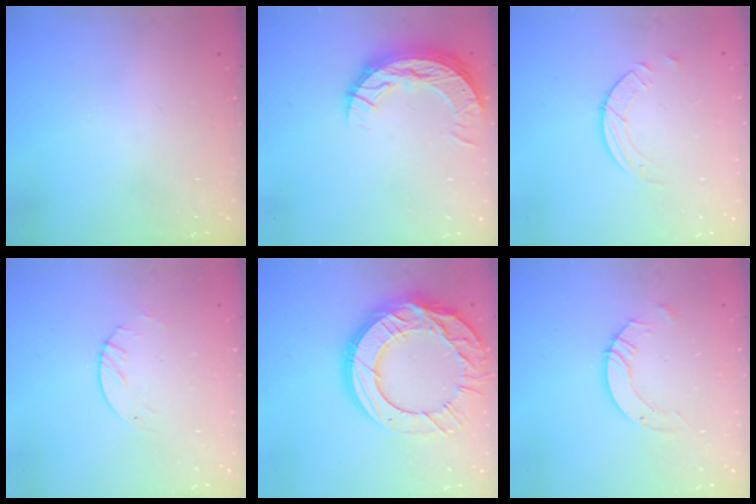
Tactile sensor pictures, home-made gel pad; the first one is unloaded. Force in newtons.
{"total": 9.9, "press": 9.9, "slide": 0.7}
{"total": 3.7, "press": 3.7, "slide": 0.4}
{"total": 2.6, "press": 2.6, "slide": 0.3}
{"total": 24.9, "press": 24.8, "slide": 2.4}
{"total": 5.0, "press": 5.0, "slide": 0.3}